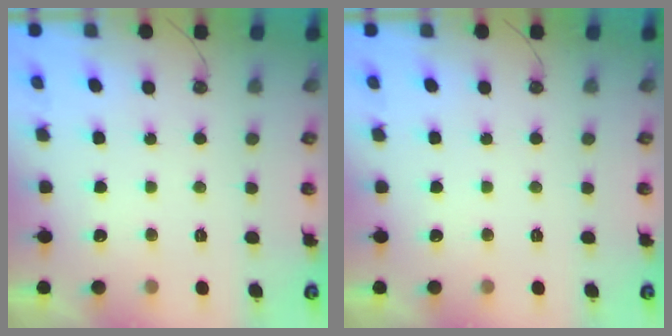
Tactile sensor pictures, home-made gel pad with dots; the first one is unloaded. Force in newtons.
{"total": 0.0}